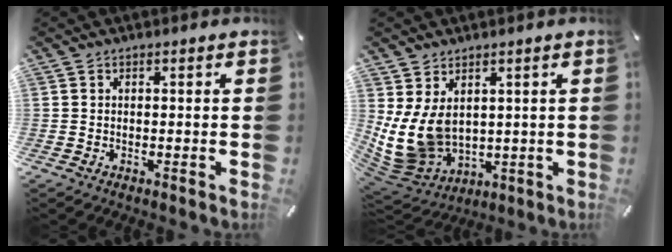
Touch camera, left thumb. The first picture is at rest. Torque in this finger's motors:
{"motor_torque": [1.90, 1.64, 1.75, -0.26, 0.25]}